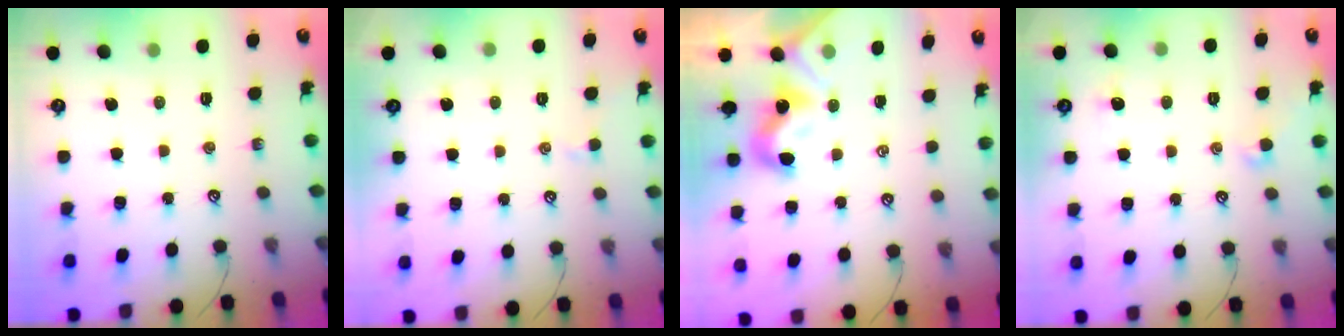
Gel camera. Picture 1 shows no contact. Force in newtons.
{"total": 1.0, "press": 0.8, "slide": 0.4}
{"total": 2.0, "press": 2.0, "slide": 0.4}
{"total": 1.1, "press": 0.9, "slide": 0.5}